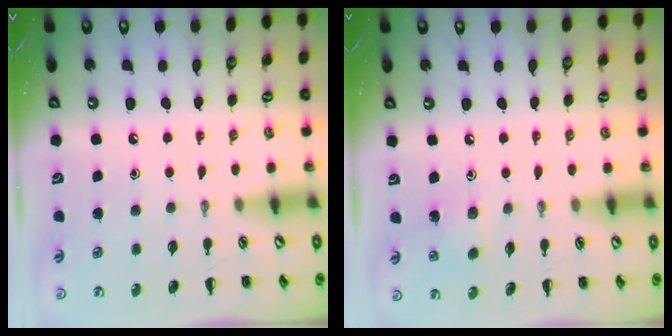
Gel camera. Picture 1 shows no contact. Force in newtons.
{"total": 4.1, "press": 3.9, "slide": 1.3}